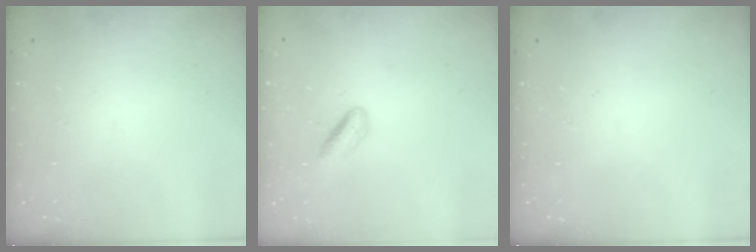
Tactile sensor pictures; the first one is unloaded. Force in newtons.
{"total": 2.4, "press": 2.2, "slide": 1.0}
{"total": 0.0}